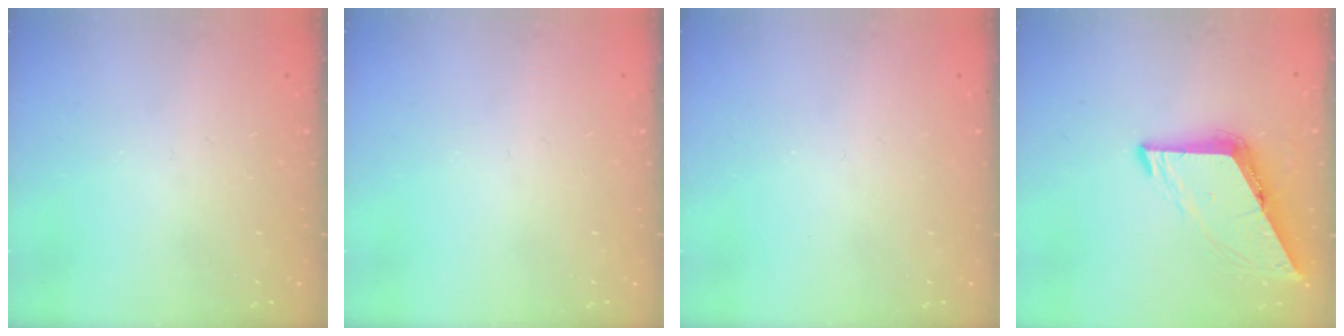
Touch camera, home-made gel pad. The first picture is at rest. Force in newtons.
{"total": 0.0}
{"total": 0.0}
{"total": 7.9, "press": 7.9, "slide": 0.4}